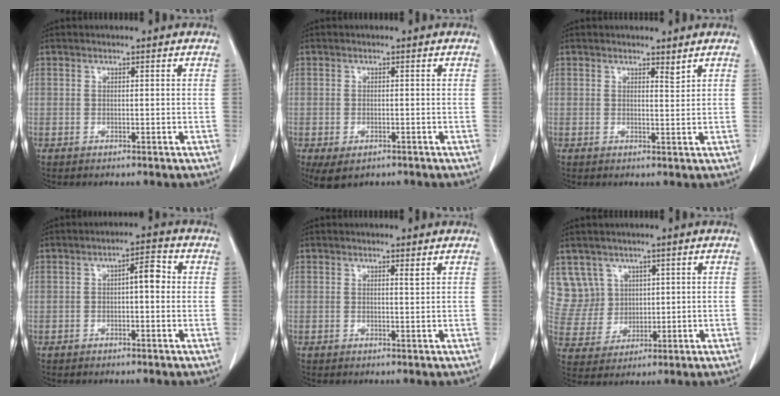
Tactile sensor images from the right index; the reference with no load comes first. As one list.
[{"total": 4.5, "force": [-2.7, 2.4, 2.7], "torque": [-0.051, -0.010, -0.037]}, {"total": 1.2, "force": [1.1, 0.1, 0.5], "torque": [-0.010, -0.010, 0.018]}, {"total": 3.9, "force": [0.1, 1.2, 3.7], "torque": [-0.055, 0.018, -0.001]}, {"total": 0.8, "force": [0.5, -0.1, 0.6], "torque": [-0.014, -0.005, 0.009]}, {"total": 7.4, "force": [3.5, 6.5, -0.1], "torque": [-0.001, 0.024, 0.086]}]